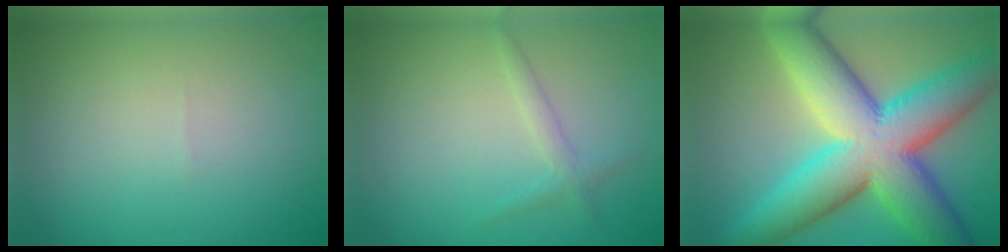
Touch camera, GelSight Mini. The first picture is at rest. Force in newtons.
{"total": 1.3, "press": 1.3, "slide": 0.1}
{"total": 14.3, "press": 14.3, "slide": 0.3}